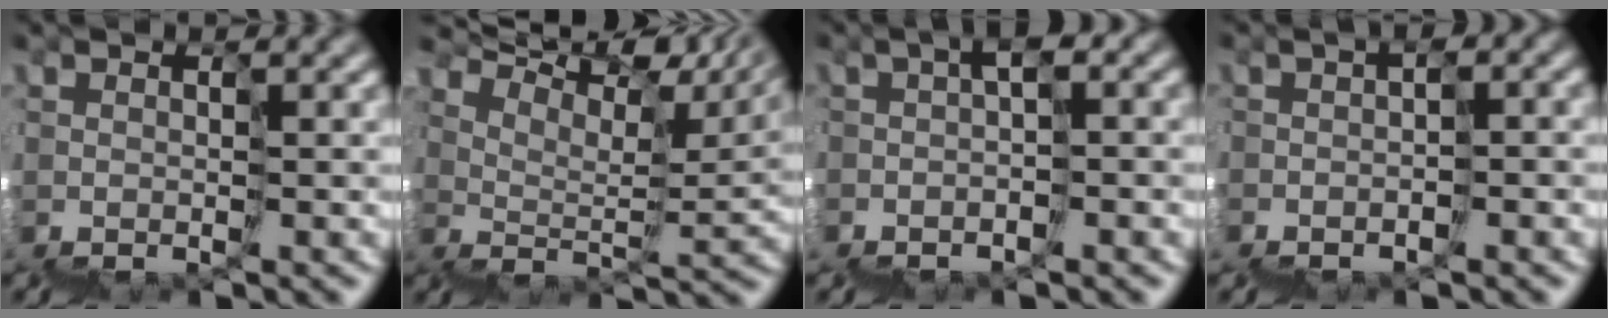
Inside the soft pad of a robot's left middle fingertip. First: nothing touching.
{"total": 11.5, "force": [11.5, 0.1, 1.4], "torque": [-0.037, 0.058, 0.184]}
{"total": 1.9, "force": [-1.7, -0.5, 0.7], "torque": [-0.022, -0.002, -0.037]}
{"total": 2.4, "force": [-2.2, 0.3, 1.1], "torque": [-0.016, -0.007, -0.033]}